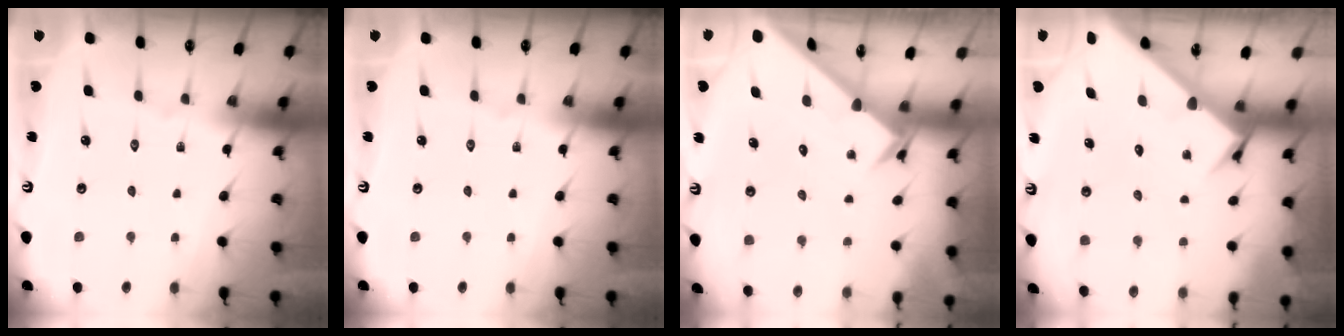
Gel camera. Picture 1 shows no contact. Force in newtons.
{"total": 0.0}
{"total": 2.6, "press": 2.6, "slide": 0.2}
{"total": 3.4, "press": 3.4, "slide": 0.2}